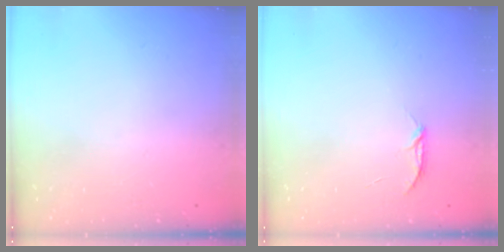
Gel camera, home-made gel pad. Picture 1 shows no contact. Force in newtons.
{"total": 3.1, "press": 3.0, "slide": 0.4}